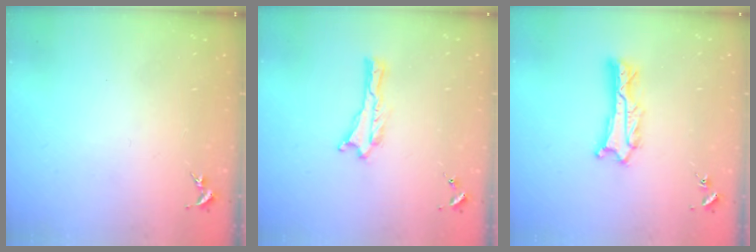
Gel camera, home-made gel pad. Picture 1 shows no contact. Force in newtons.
{"total": 0.0}
{"total": 2.2, "press": 2.2, "slide": 0.2}